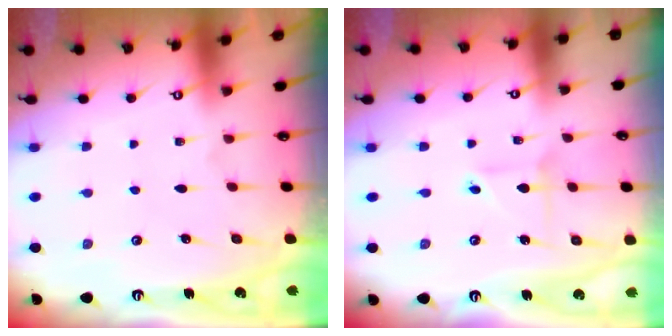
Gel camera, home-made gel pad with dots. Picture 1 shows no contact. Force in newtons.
{"total": 2.7, "press": 2.7, "slide": 0.2}